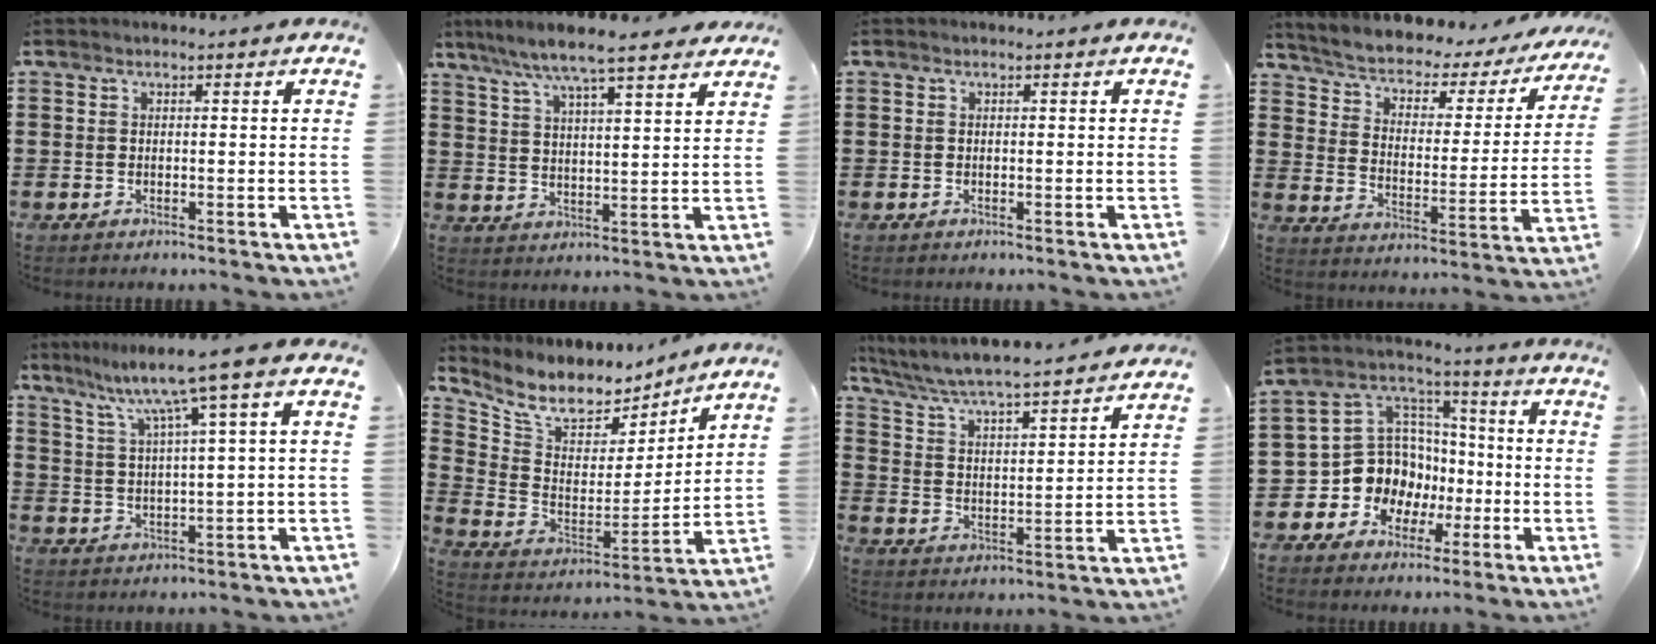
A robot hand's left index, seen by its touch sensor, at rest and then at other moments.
{"total": 7.1, "force": [6.1, 0.4, 3.7], "torque": [-0.093, -0.023, 0.103]}
{"total": 0.0}
{"total": 3.0, "force": [2.4, 1.2, 1.4], "torque": [-0.043, -0.028, 0.031]}
{"total": 7.0, "force": [4.2, -0.6, 5.6], "torque": [-0.125, -0.024, 0.064]}
{"total": 8.4, "force": [6.8, 4.0, 3.0], "torque": [-0.091, -0.044, 0.120]}
{"total": 4.9, "force": [4.7, -0.2, 1.5], "torque": [-0.053, -0.037, 0.072]}
{"total": 11.5, "force": [-2.7, 10.6, 3.4], "torque": [-0.117, -0.002, -0.039]}